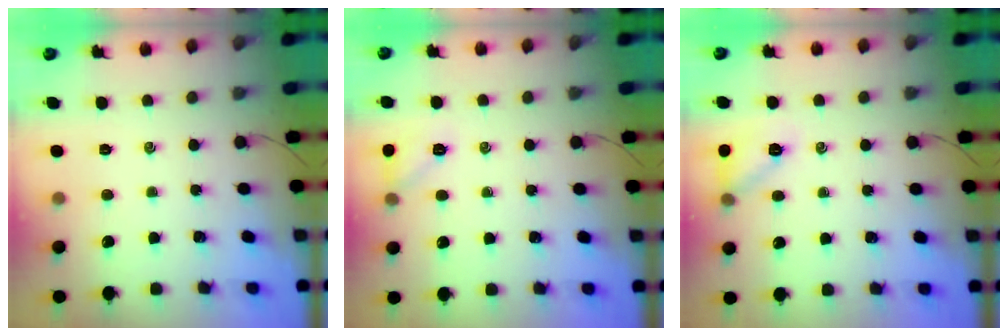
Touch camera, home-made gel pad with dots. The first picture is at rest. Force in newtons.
{"total": 8.0, "press": 7.8, "slide": 1.7}
{"total": 10.0, "press": 9.8, "slide": 1.7}